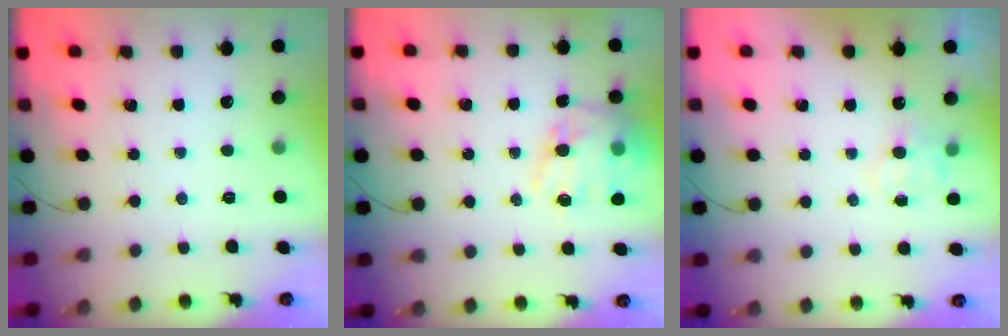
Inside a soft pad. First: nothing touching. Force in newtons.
{"total": 17.0, "press": 16.6, "slide": 3.6}
{"total": 5.2, "press": 5.1, "slide": 0.8}